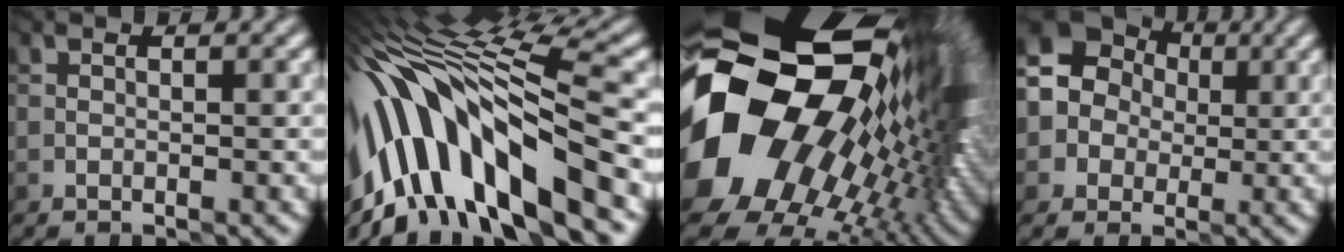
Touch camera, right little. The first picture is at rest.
{"total": 14.1, "force": [-2.4, 5.4, 12.8], "torque": [-0.231, 0.016, -0.022]}
{"total": 21.1, "force": [0.7, 15.5, 14.2], "torque": [-0.256, -0.051, 0.039]}
{"total": 6.0, "force": [0.7, 5.7, 1.9], "torque": [-0.022, 0.019, -0.012]}